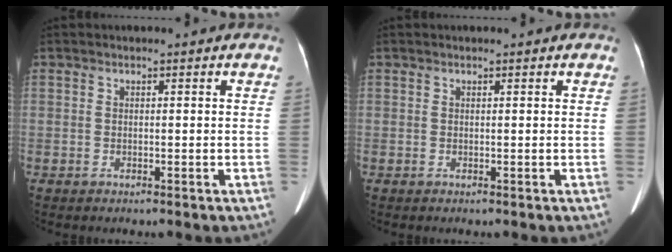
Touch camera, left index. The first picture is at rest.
{"total": 0.0}